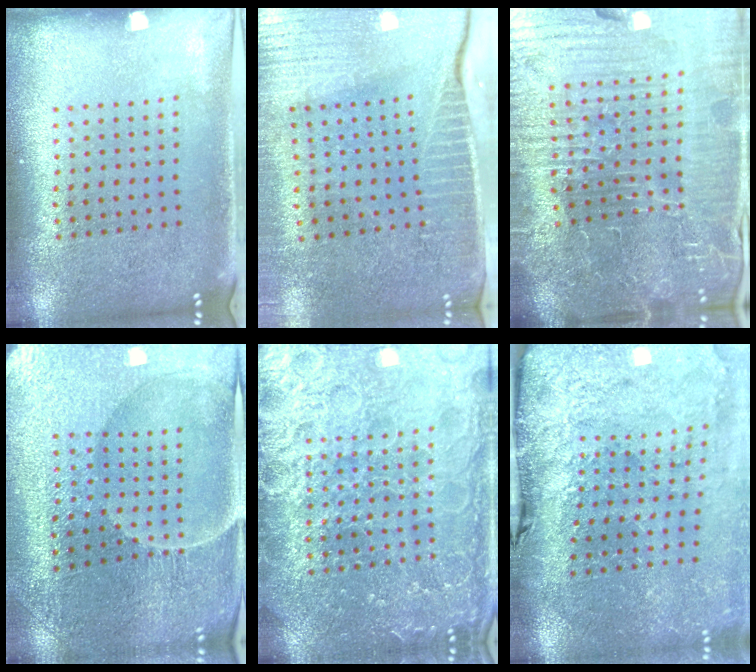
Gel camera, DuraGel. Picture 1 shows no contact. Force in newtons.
{"total": 3.8, "press": 3.4, "slide": 1.7}
{"total": 7.1, "press": 6.5, "slide": 3.0}
{"total": 3.5, "press": 3.5, "slide": 0.4}
{"total": 6.9, "press": 6.9, "slide": 0.9}
{"total": 3.5, "press": 3.1, "slide": 1.8}